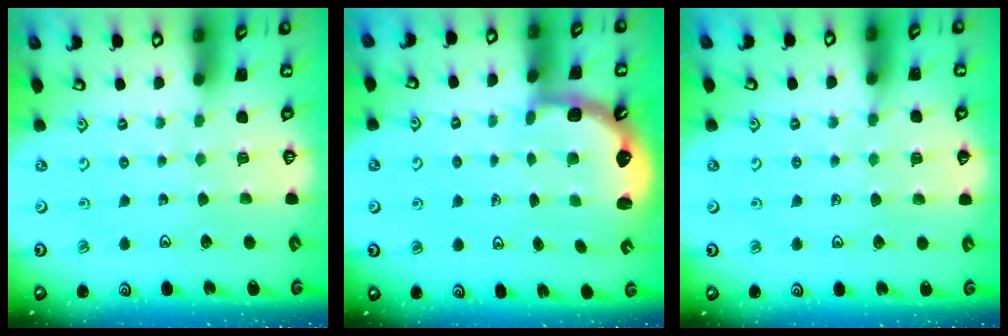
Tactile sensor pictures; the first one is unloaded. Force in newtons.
{"total": 2.8, "press": 2.0, "slide": 2.0}
{"total": 5.7, "press": 5.5, "slide": 1.3}